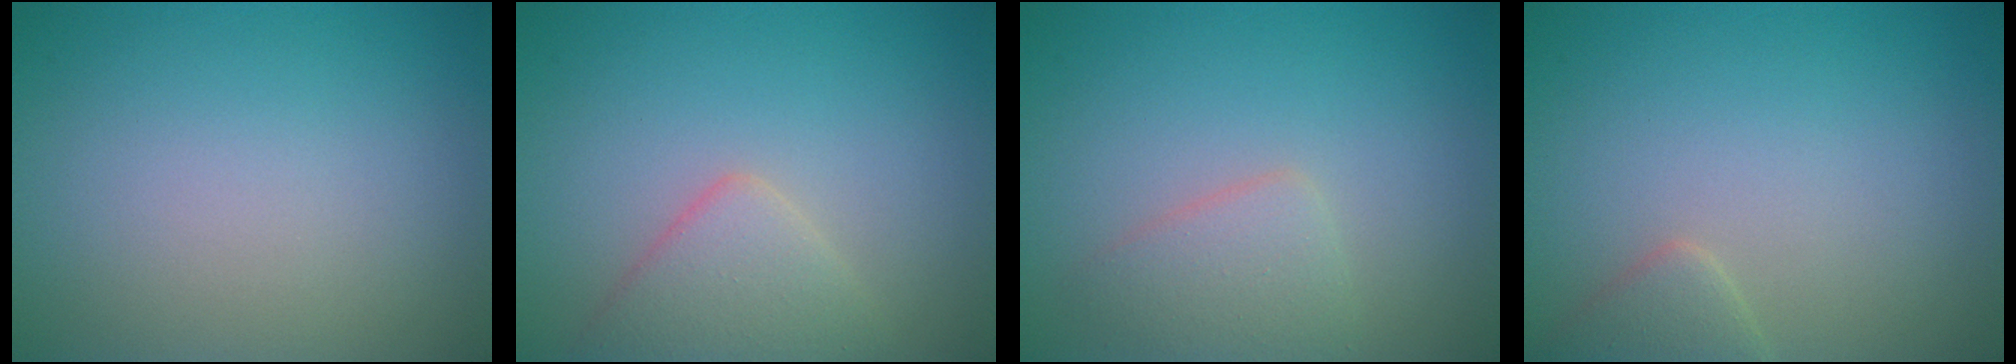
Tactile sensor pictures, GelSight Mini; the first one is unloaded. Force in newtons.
{"total": 3.2, "press": 3.2, "slide": 0.1}
{"total": 2.4, "press": 2.4, "slide": 0.1}
{"total": 1.8, "press": 1.8, "slide": 0.1}